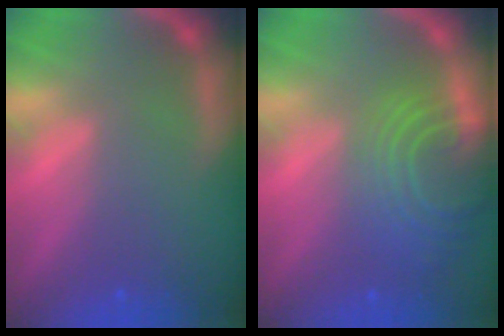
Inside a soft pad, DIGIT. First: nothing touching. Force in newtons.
{"total": 9.0}